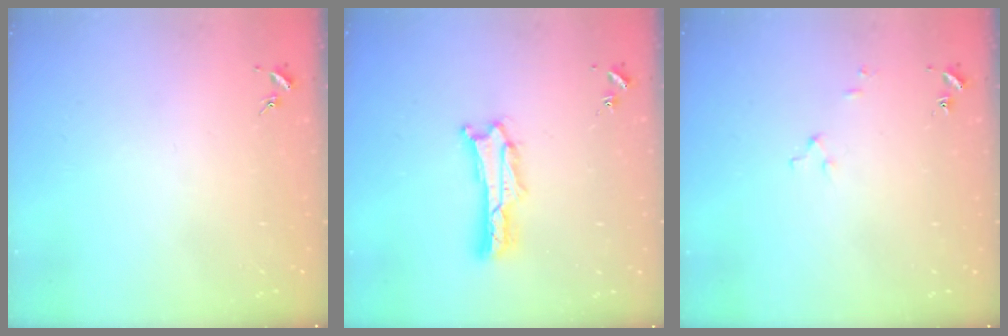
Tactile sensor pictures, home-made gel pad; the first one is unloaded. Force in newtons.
{"total": 1.6, "press": 1.5, "slide": 0.3}
{"total": 2.5, "press": 2.5, "slide": 0.2}